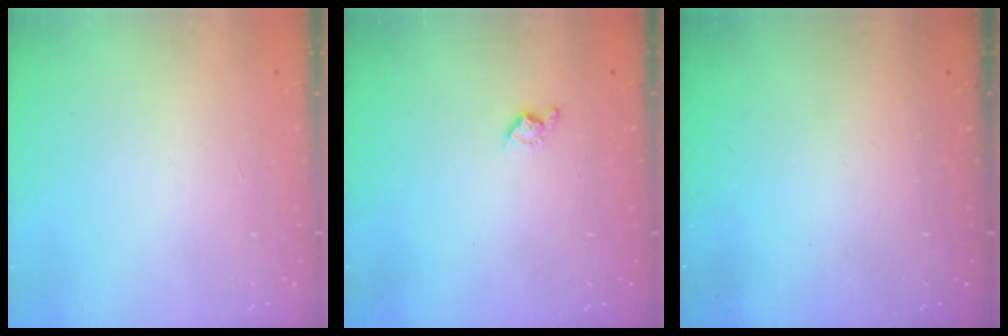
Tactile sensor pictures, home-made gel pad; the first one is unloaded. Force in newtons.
{"total": 4.5, "press": 4.5, "slide": 0.7}
{"total": 0.0}